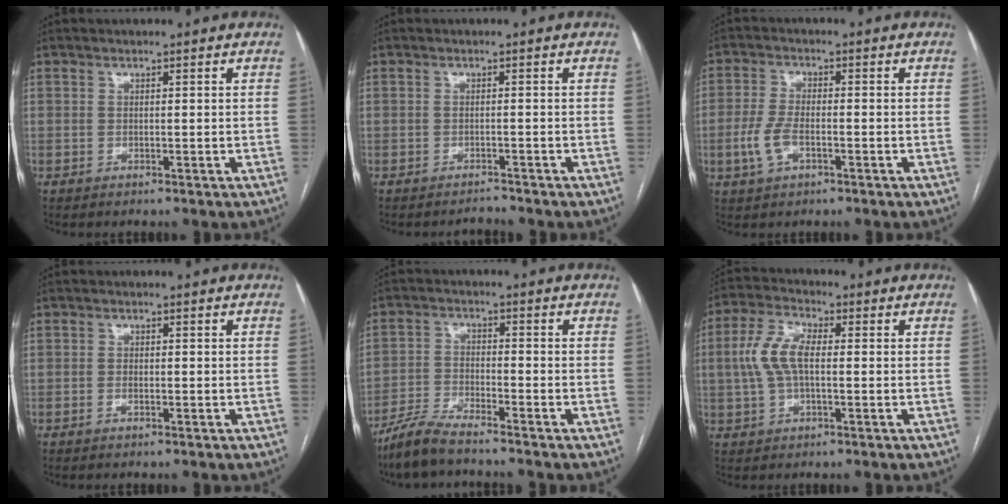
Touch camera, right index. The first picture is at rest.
{"total": 1.3, "force": [-1.3, -0.2, -0.2], "torque": [0.008, -0.007, -0.016]}
{"total": 5.2, "force": [-1.7, 2.4, 4.3], "torque": [-0.101, 0.002, -0.031]}
{"total": 1.1, "force": [-0.5, 0.5, 0.8], "torque": [-0.018, -0.004, -0.007]}
{"total": 6.3, "force": [-5.5, 0.4, 2.9], "torque": [-0.065, -0.020, -0.113]}
{"total": 7.9, "force": [0.3, 3.5, 7.1], "torque": [-0.165, 0.020, 0.004]}